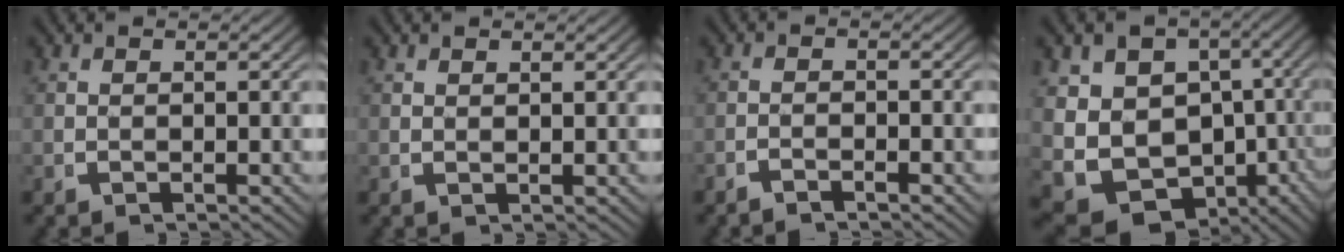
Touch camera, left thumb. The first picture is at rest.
{"total": 0.8, "force": [0.8, -0.1, 0.0], "torque": [-0.001, -0.003, 0.020]}
{"total": 1.3, "force": [-1.3, 0.2, 0.2], "torque": [0.000, -0.002, -0.029]}
{"total": 16.8, "force": [-4.8, 13.2, 9.2], "torque": [-0.212, -0.100, -0.049]}